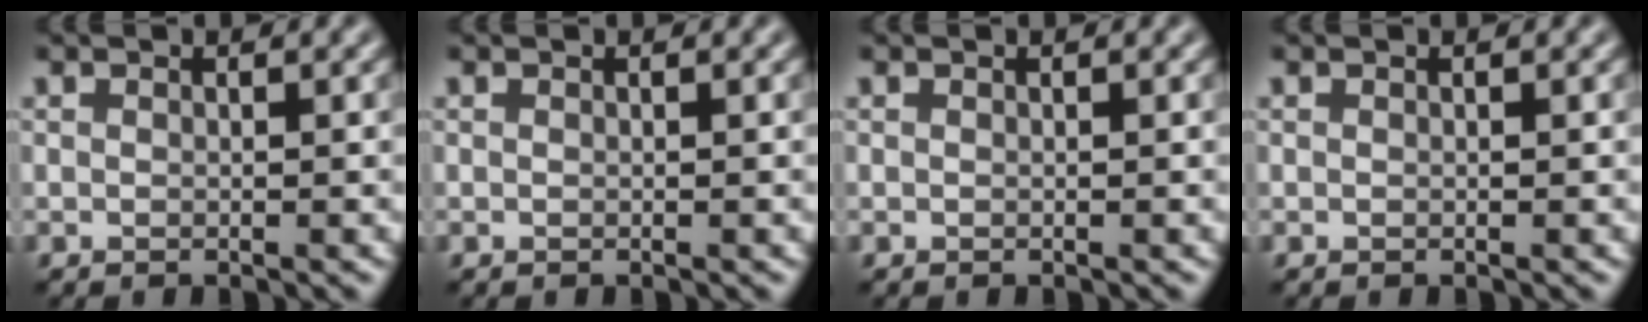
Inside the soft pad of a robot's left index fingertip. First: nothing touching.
{"total": 0.0}
{"total": 0.0}
{"total": 0.0}